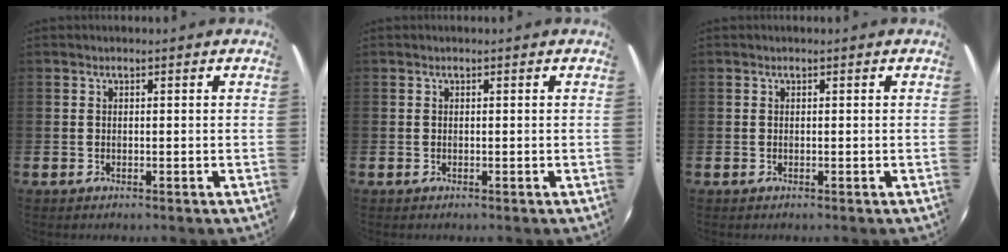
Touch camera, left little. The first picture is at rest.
{"total": 0.0}
{"total": 0.0}